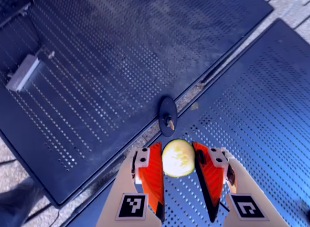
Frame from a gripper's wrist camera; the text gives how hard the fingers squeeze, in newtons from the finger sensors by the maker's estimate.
{"total": 7.9, "left": 7.9, "right": 8.0}